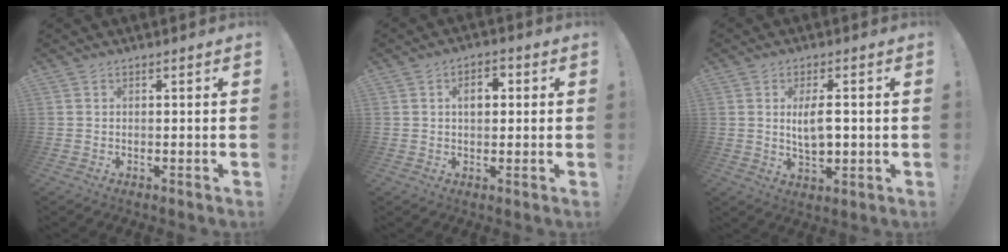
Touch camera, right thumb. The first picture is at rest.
{"total": 5.1, "force": [0.6, 3.3, 3.9], "torque": [-0.050, 0.005, 0.003]}
{"total": 7.2, "force": [0.5, 3.1, 6.4], "torque": [-0.106, -0.002, 0.005]}